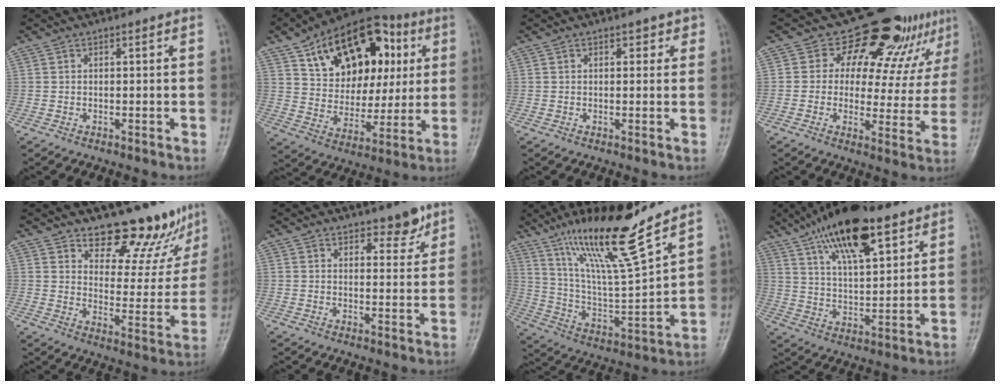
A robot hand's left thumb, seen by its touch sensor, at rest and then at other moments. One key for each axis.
{"total": 23.2, "fx": 8.5, "fy": 14.7, "fz": 15.9, "tx": -0.196, "ty": -0.001, "tz": 0.136}
{"total": 1.8, "fx": 0.9, "fy": 1.2, "fz": 1.0, "tx": 0.001, "ty": -0.001, "tz": 0.008}
{"total": 16.7, "fx": 10.7, "fy": 8.5, "fz": 9.6, "tx": -0.070, "ty": -0.049, "tz": 0.129}
{"total": 13.7, "fx": 11.6, "fy": 5.4, "fz": 4.7, "tx": -0.015, "ty": -0.102, "tz": 0.160}
{"total": 4.3, "fx": 3.2, "fy": 1.8, "fz": 2.2, "tx": -0.009, "ty": -0.023, "tz": 0.045}
{"total": 18.4, "fx": 13.1, "fy": 1.5, "fz": 12.9, "tx": -0.213, "ty": -0.071, "tz": 0.243}
{"total": 17.9, "fx": 10.6, "fy": 6.5, "fz": 12.8, "tx": -0.195, "ty": -0.033, "tz": 0.187}